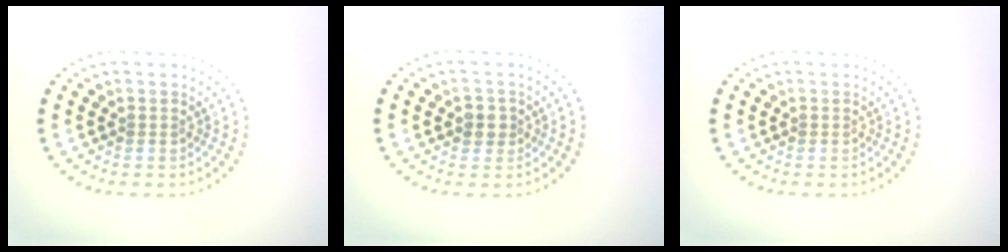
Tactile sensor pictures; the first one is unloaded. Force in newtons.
{"total": 1.9, "press": 1.7, "slide": 0.8}
{"total": 0.0}